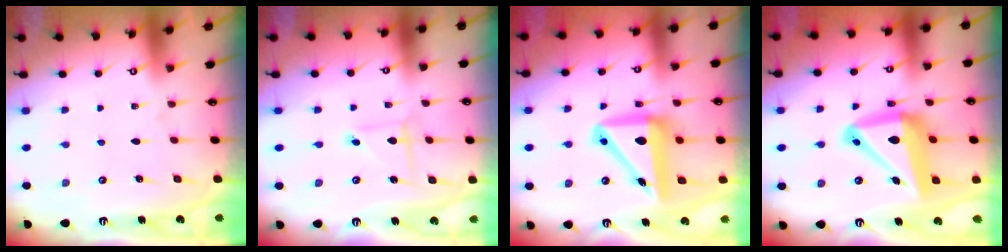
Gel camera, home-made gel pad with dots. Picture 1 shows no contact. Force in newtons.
{"total": 2.2, "press": 2.2, "slide": 0.3}
{"total": 12.5, "press": 12.3, "slide": 2.4}
{"total": 17.2, "press": 17.1, "slide": 2.3}